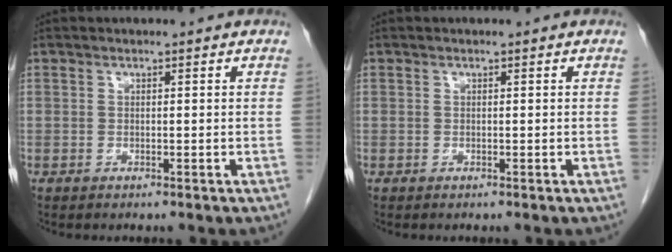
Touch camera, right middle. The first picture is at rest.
{"total": 0.0}